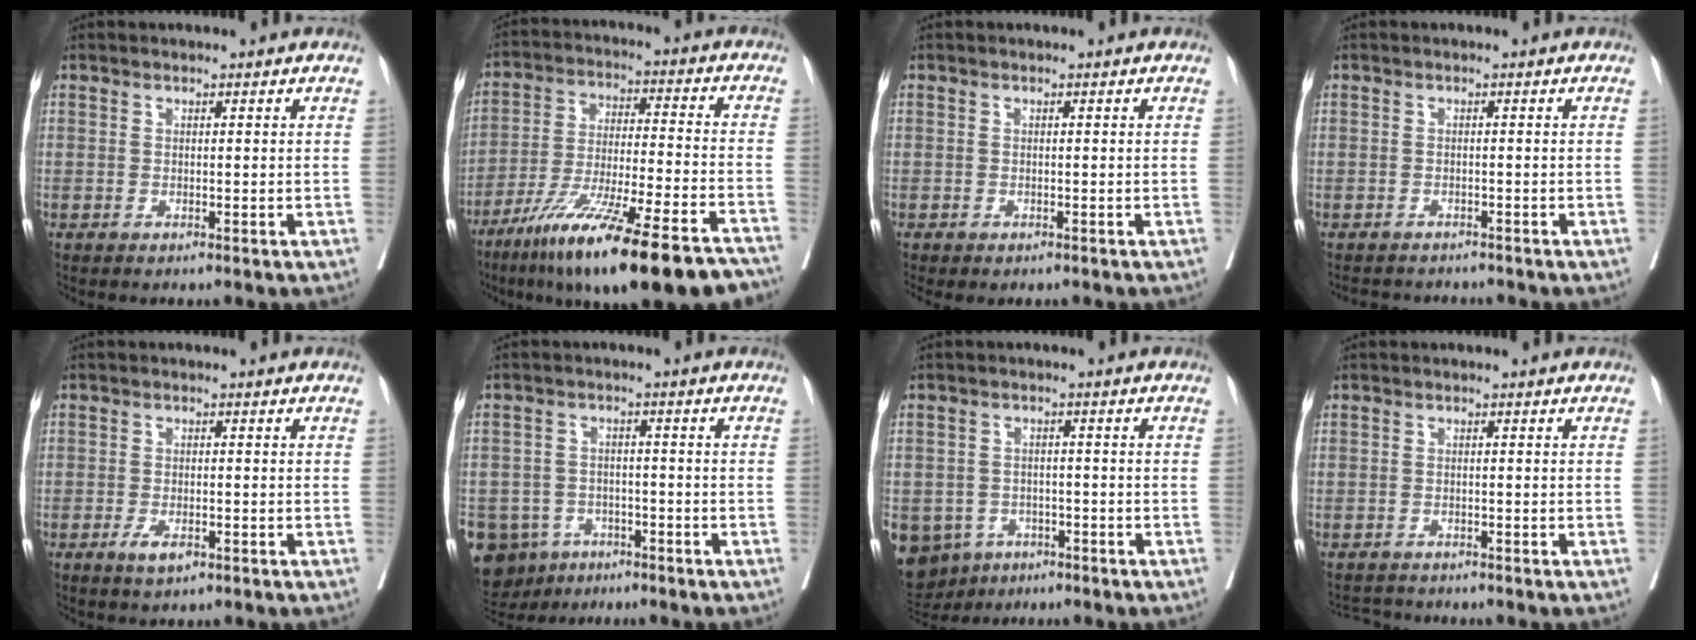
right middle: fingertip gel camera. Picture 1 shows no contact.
{"total": 23.9, "force": [-17.5, 1.7, 16.1], "torque": [-0.211, -0.033, -0.284]}
{"total": 1.8, "force": [-1.4, 0.8, 0.7], "torque": [-0.007, -0.003, -0.021]}
{"total": 4.5, "force": [-4.3, 1.3, 0.4], "torque": [0.002, -0.005, -0.062]}
{"total": 2.9, "force": [-1.5, 1.0, 2.2], "torque": [-0.040, 0.000, -0.023]}
{"total": 13.4, "force": [-7.6, 10.3, 3.9], "torque": [-0.114, 0.007, -0.104]}
{"total": 12.1, "force": [-6.4, 9.7, 3.5], "torque": [-0.106, 0.001, -0.084]}
{"total": 2.3, "force": [-2.3, 0.4, -0.2], "torque": [0.005, -0.009, -0.038]}